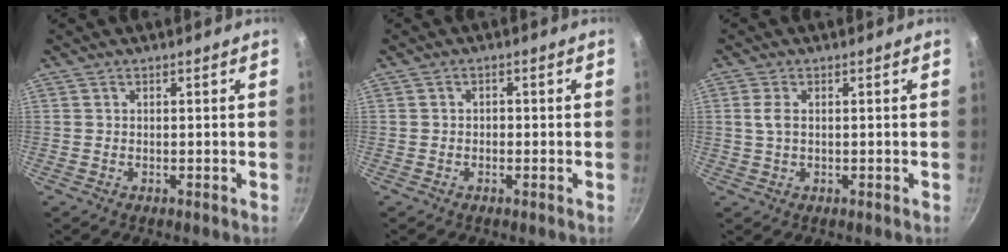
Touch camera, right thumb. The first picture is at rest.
{"total": 1.1, "force": [-0.5, 0.9, 0.4], "torque": [-0.005, 0.004, -0.009]}
{"total": 2.6, "force": [0.4, 1.5, 2.1], "torque": [-0.044, 0.002, 0.006]}